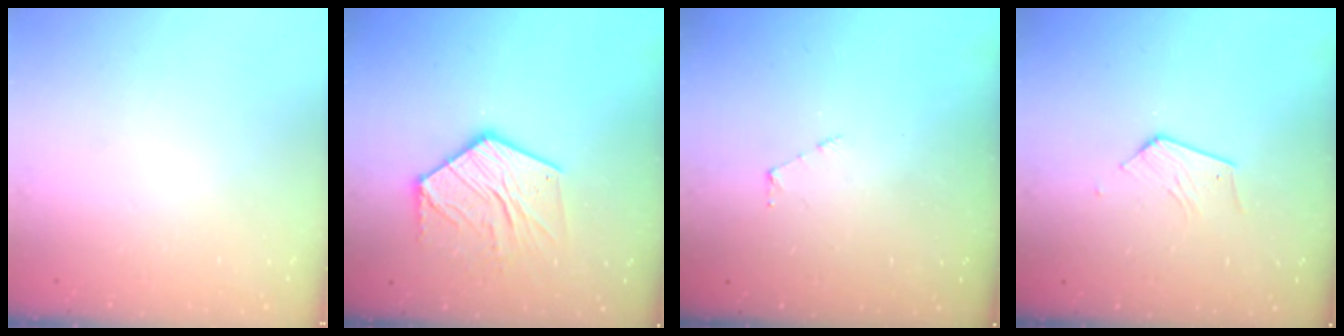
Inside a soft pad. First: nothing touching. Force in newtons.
{"total": 13.0, "press": 13.0, "slide": 0.9}
{"total": 2.9, "press": 2.9, "slide": 0.3}
{"total": 5.3, "press": 5.3, "slide": 0.5}